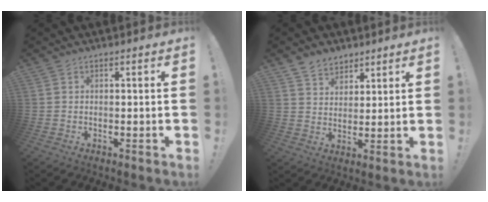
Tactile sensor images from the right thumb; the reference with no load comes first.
{"total": 6.7, "force": [5.3, 4.1, 0.8], "torque": [-0.013, -0.036, 0.102]}